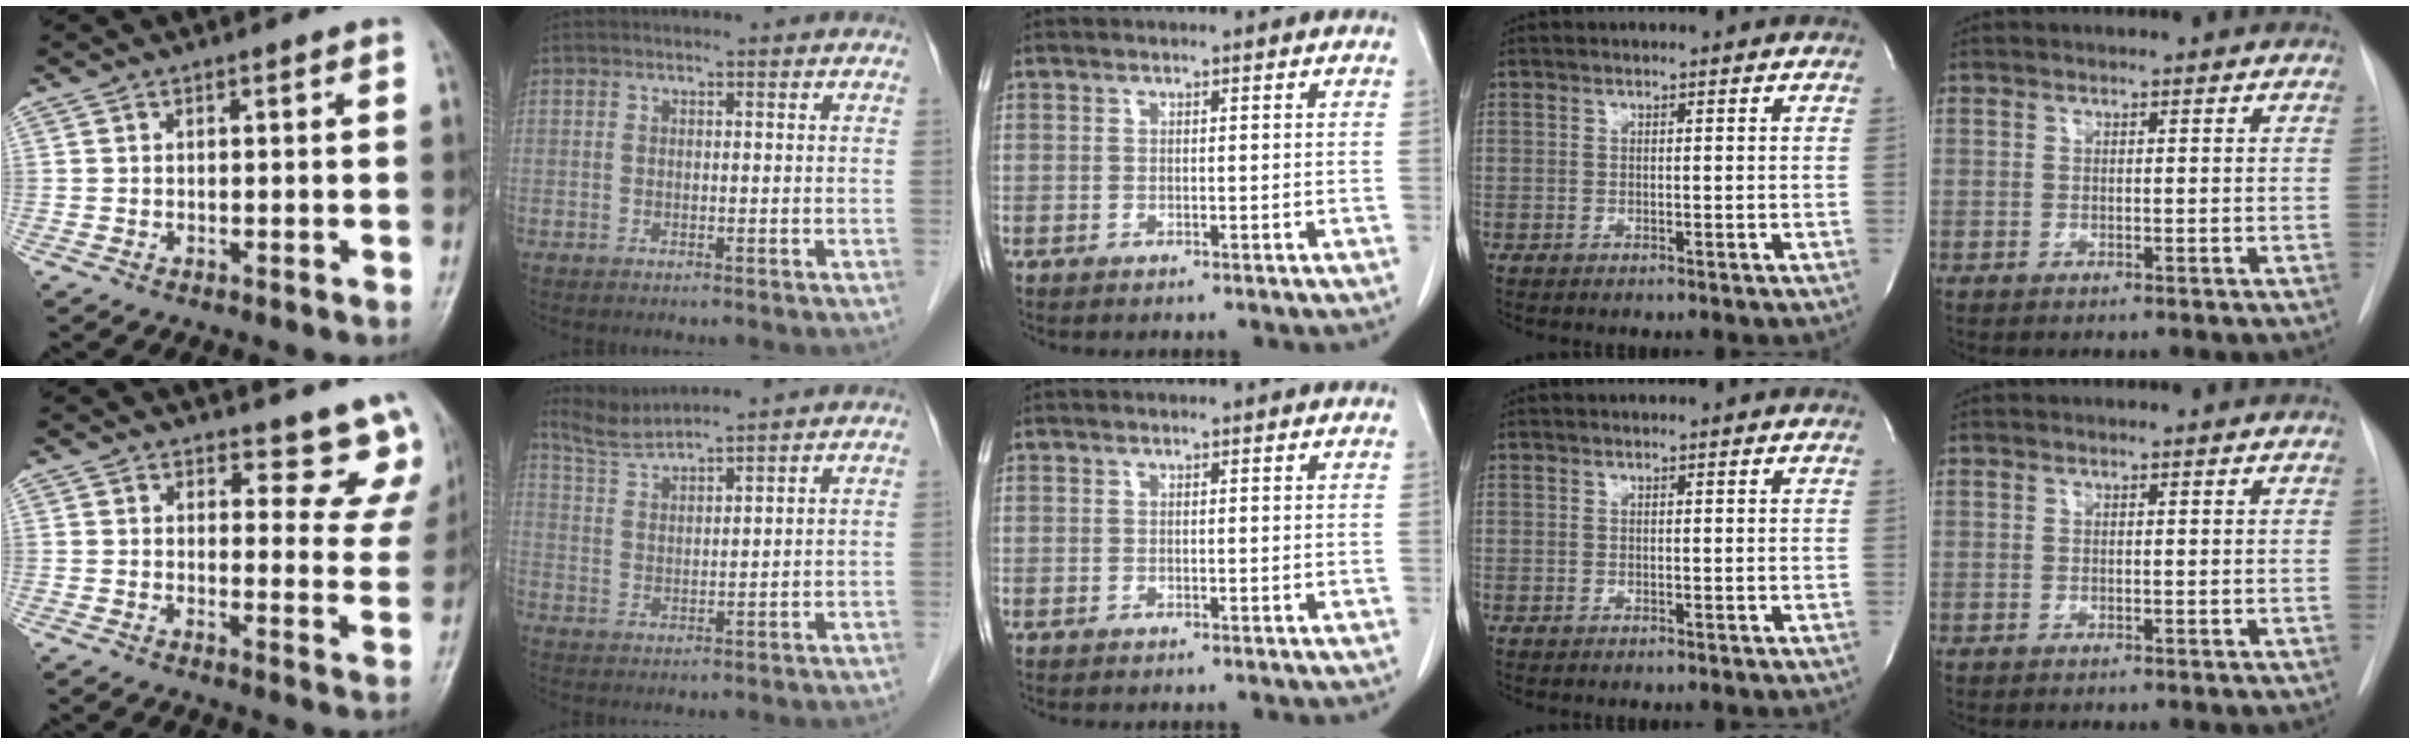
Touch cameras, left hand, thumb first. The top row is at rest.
{"thumb": {"total": 11.1, "force": [10.3, 4.0, 0.4], "torque": [0.053, -0.081, 0.085]}, "index": {"total": 5.5, "force": [5.0, -0.9, 1.9], "torque": [-0.040, 0.024, 0.097]}}